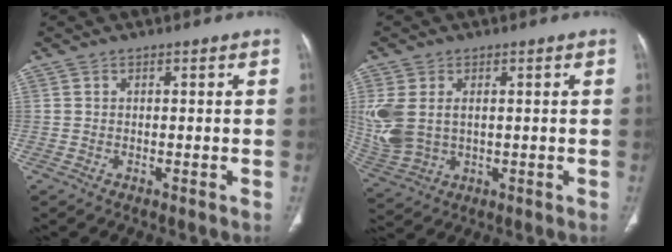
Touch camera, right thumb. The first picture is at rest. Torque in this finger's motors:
{"motor_torque": [0.32, -0.08, 1.01, 0.39, 0.22]}